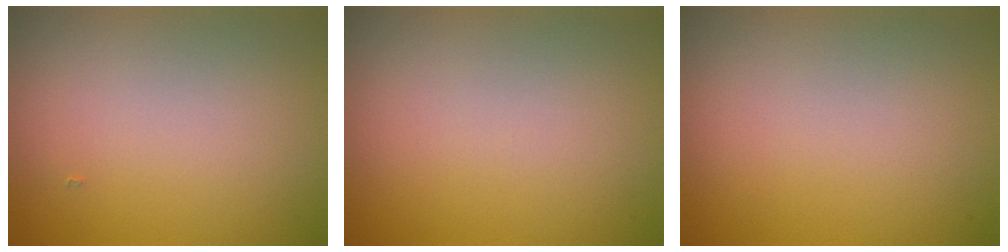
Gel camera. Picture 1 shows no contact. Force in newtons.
{"total": 0.0}
{"total": 0.0}